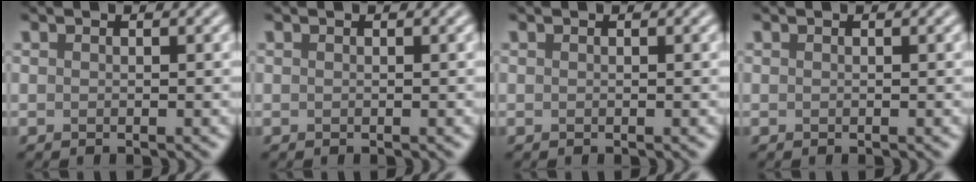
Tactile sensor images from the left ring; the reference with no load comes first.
{"total": 0.0}
{"total": 0.0}
{"total": 0.0}